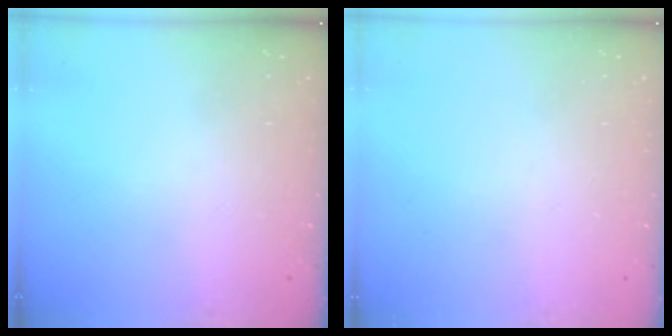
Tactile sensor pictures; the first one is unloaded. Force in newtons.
{"total": 0.0}